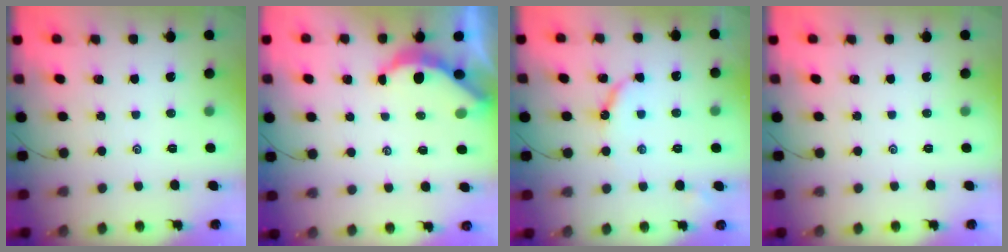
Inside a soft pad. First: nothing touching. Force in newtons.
{"total": 4.7, "press": 4.6, "slide": 0.5}
{"total": 6.8, "press": 6.7, "slide": 0.7}
{"total": 0.0}